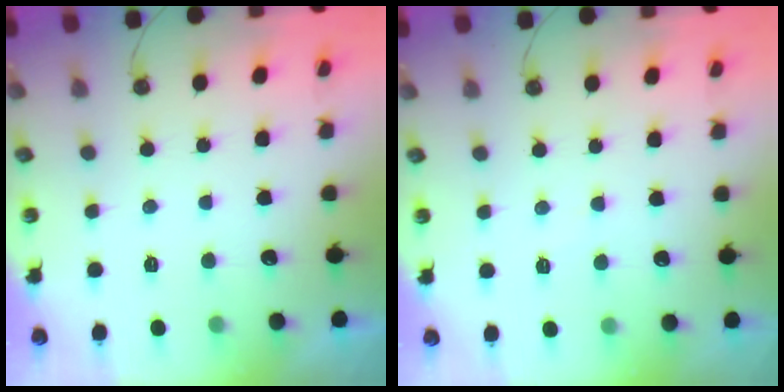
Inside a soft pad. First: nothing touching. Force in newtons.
{"total": 5.9, "press": 5.9, "slide": 0.6}